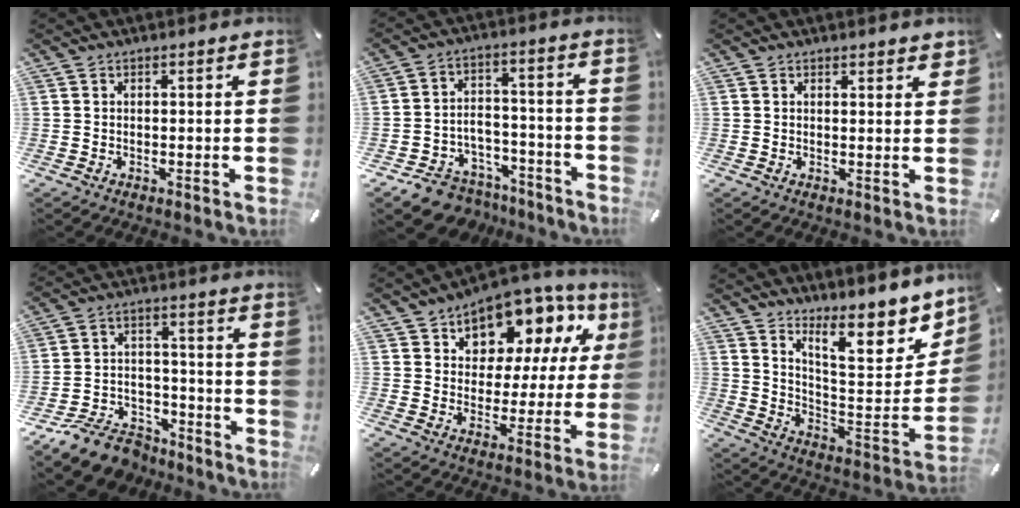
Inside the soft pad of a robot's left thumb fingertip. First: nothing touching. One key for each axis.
{"total": 8.9, "fx": -7.0, "fy": 5.2, "fz": 2.1, "tx": -0.024, "ty": 0.048, "tz": -0.125}
{"total": 1.4, "fx": 1.3, "fy": 0.5, "fz": 0.3, "tx": 0.001, "ty": -0.006, "tz": 0.024}
{"total": 11.7, "fx": -9.1, "fy": 6.4, "fz": 3.8, "tx": -0.048, "ty": 0.069, "tz": -0.162}
{"total": 10.4, "fx": 7.6, "fy": 6.6, "fz": 2.8, "tx": -0.058, "ty": -0.066, "tz": 0.136}
{"total": 16.1, "fx": 11.8, "fy": 5.4, "fz": 9.6, "tx": -0.125, "ty": -0.100, "tz": 0.194}